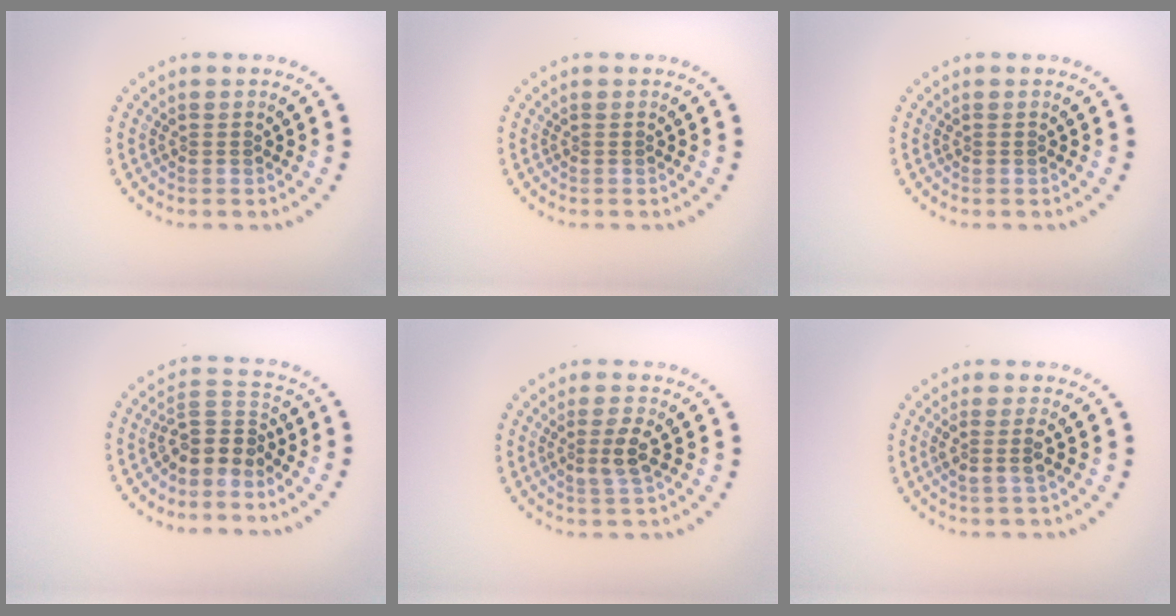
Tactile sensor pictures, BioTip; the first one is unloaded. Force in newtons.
{"total": 0.0}
{"total": 0.0}
{"total": 3.2, "press": 2.5, "slide": 2.1}
{"total": 2.4, "press": 2.3, "slide": 0.8}
{"total": 2.1, "press": 1.8, "slide": 1.1}